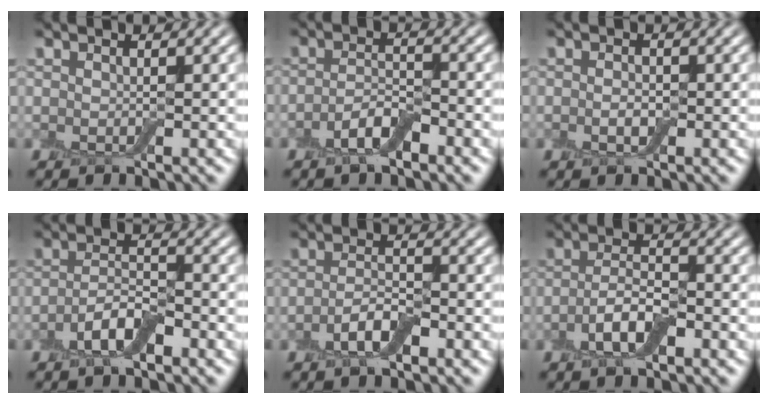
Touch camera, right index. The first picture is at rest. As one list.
[{"total": 2.9, "force": [-1.7, 1.1, 2.1], "torque": [-0.043, 0.006, -0.035]}, {"total": 1.3, "force": [-0.3, 0.7, 1.0], "torque": [-0.019, 0.002, -0.008]}, {"total": 3.6, "force": [-1.8, 1.4, 2.7], "torque": [-0.054, 0.006, -0.038]}, {"total": 2.9, "force": [-1.4, 1.1, 2.3], "torque": [-0.047, 0.004, -0.032]}, {"total": 3.7, "force": [-1.5, 1.4, 3.0], "torque": [-0.063, 0.003, -0.033]}]